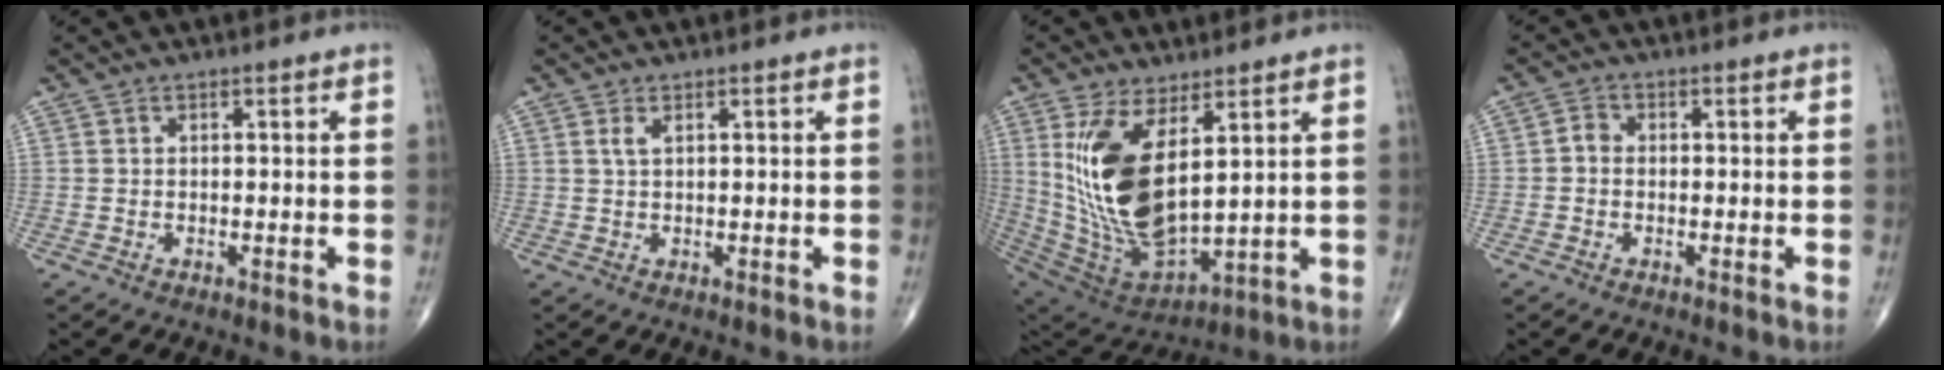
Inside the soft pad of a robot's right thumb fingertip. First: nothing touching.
{"total": 1.3, "force": [0.6, 0.4, 1.1], "torque": [-0.025, 0.005, 0.016]}
{"total": 18.8, "force": [5.0, 8.4, 16.1], "torque": [-0.315, -0.038, 0.118]}
{"total": 1.9, "force": [-0.3, 1.5, 1.0], "torque": [-0.010, 0.005, -0.013]}